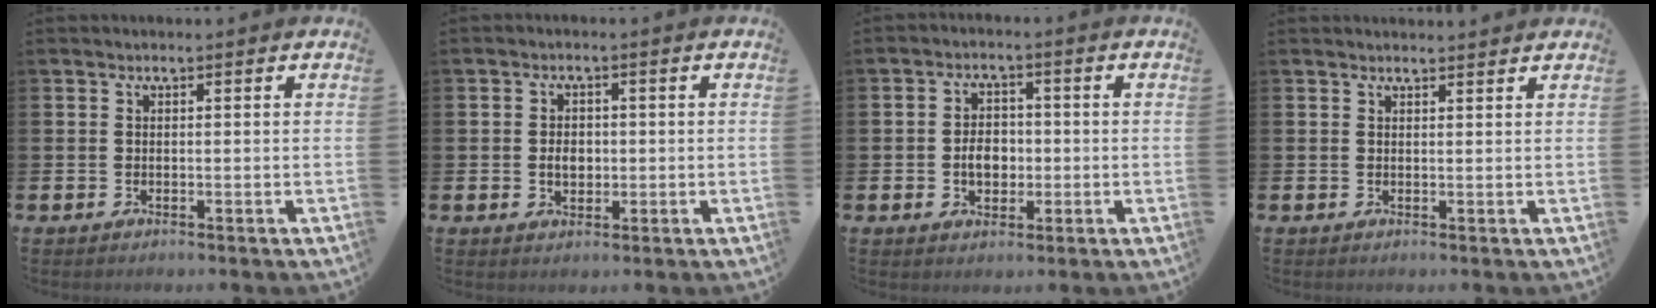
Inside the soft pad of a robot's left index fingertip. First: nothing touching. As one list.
[{"total": 2.8, "force": [-0.1, 1.9, 2.0], "torque": [-0.021, -0.001, -0.008]}, {"total": 4.0, "force": [-0.7, 3.0, 2.7], "torque": [-0.036, 0.001, -0.020]}, {"total": 1.1, "force": [1.1, -0.1, -0.1], "torque": [0.015, -0.011, 0.017]}]